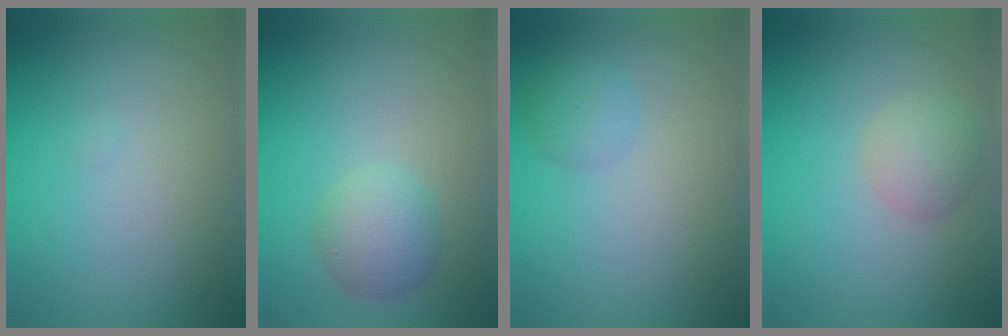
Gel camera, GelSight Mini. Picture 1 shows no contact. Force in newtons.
{"total": 3.3, "press": 3.3, "slide": 0.2}
{"total": 2.0, "press": 2.0, "slide": 0.0}
{"total": 2.7, "press": 2.7, "slide": 0.2}